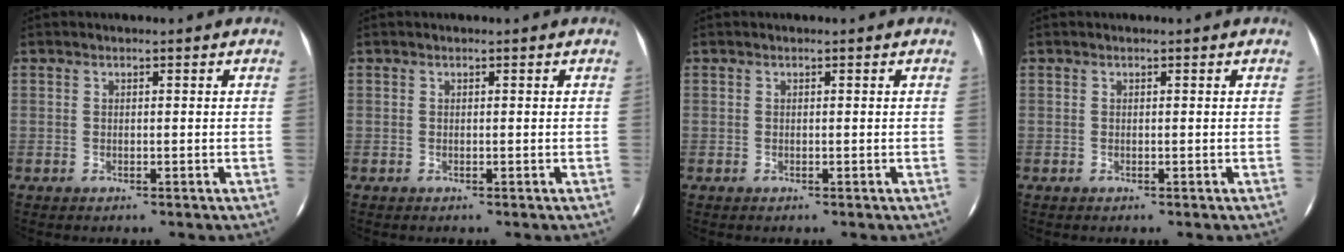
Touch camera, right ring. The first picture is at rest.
{"total": 0.0}
{"total": 0.0}
{"total": 0.0}